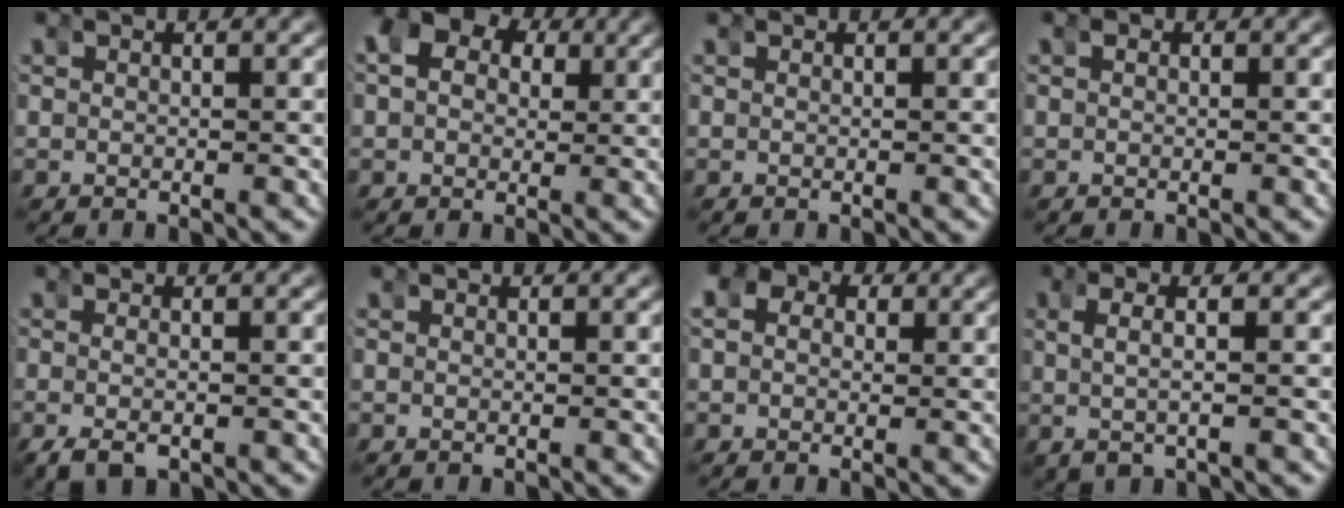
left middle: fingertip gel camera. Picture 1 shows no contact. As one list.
[{"total": 8.6, "force": [3.1, 6.5, 4.7], "torque": [-0.080, 0.021, 0.030]}, {"total": 0.0}, {"total": 0.8, "force": [0.3, 0.6, 0.5], "torque": [-0.009, 0.002, 0.002]}, {"total": 2.7, "force": [-1.8, 1.0, 1.7], "torque": [-0.042, -0.015, -0.022]}, {"total": 0.0}, {"total": 4.9, "force": [1.3, 4.1, 2.4], "torque": [-0.058, 0.009, 0.006]}, {"total": 3.9, "force": [0.4, 1.5, 3.5], "torque": [-0.064, 0.007, 0.007]}]